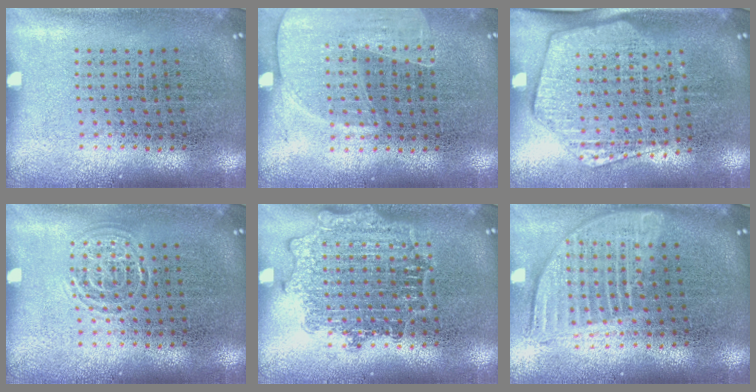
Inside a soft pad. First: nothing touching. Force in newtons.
{"total": 1.6, "press": 1.4, "slide": 0.7}
{"total": 1.8, "press": 1.5, "slide": 0.9}
{"total": 0.8, "press": 0.8, "slide": 0.0}
{"total": 1.5, "press": 1.5, "slide": 0.2}
{"total": 1.8, "press": 1.5, "slide": 1.0}